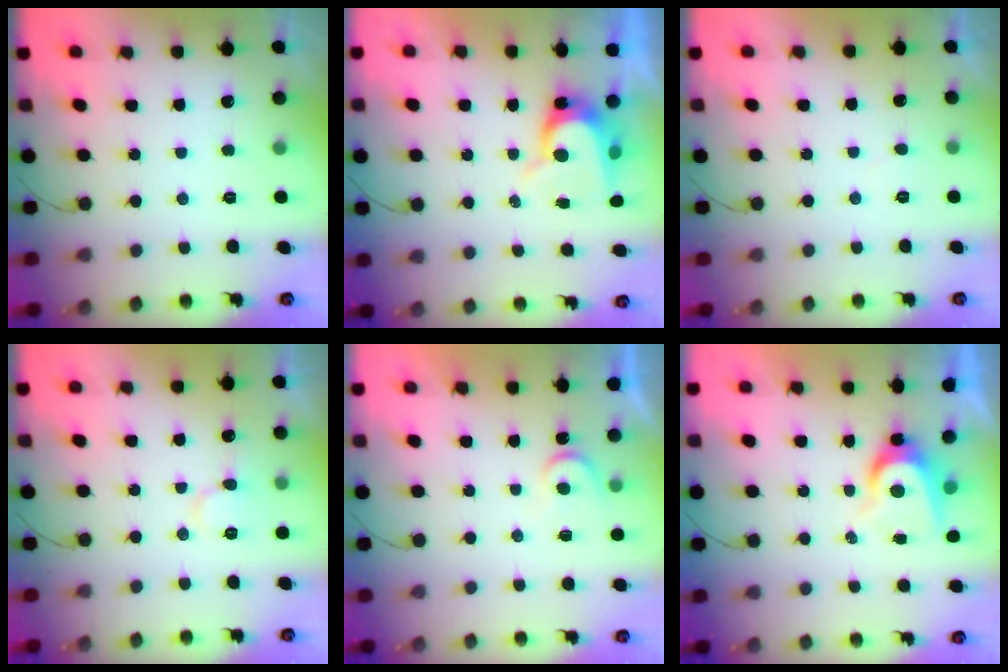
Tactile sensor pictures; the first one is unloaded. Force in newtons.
{"total": 9.7, "press": 9.7, "slide": 0.9}
{"total": 2.4, "press": 2.4, "slide": 0.2}
{"total": 7.8, "press": 7.7, "slide": 1.1}
{"total": 4.4, "press": 4.4, "slide": 0.5}
{"total": 7.0, "press": 6.9, "slide": 0.4}